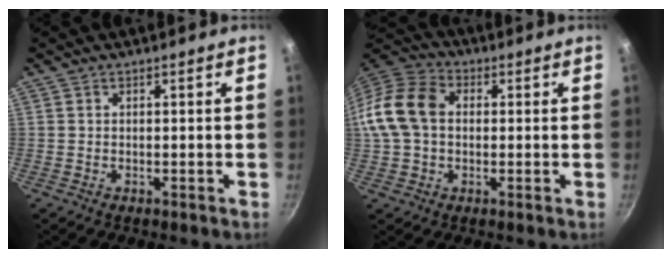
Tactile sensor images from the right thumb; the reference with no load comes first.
{"total": 13.8, "force": [1.0, 10.1, 9.3], "torque": [-0.167, 0.030, 0.002]}